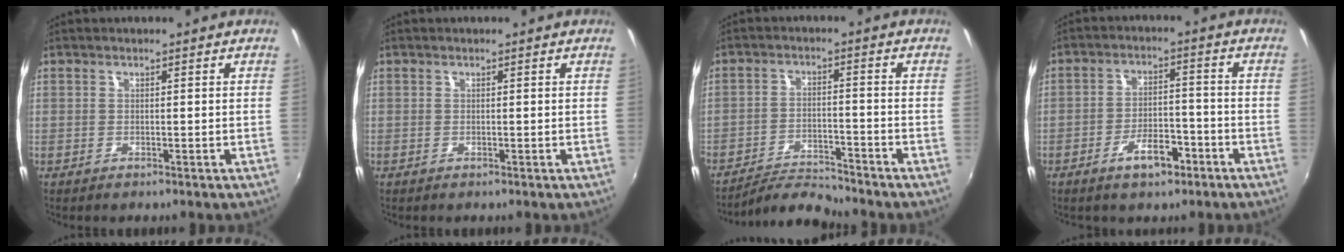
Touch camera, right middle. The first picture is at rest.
{"total": 0.0}
{"total": 7.1, "force": [-7.0, -0.3, 1.4], "torque": [-0.043, 0.003, -0.126]}
{"total": 6.5, "force": [-4.0, 3.0, 4.2], "torque": [-0.079, 0.008, -0.056]}